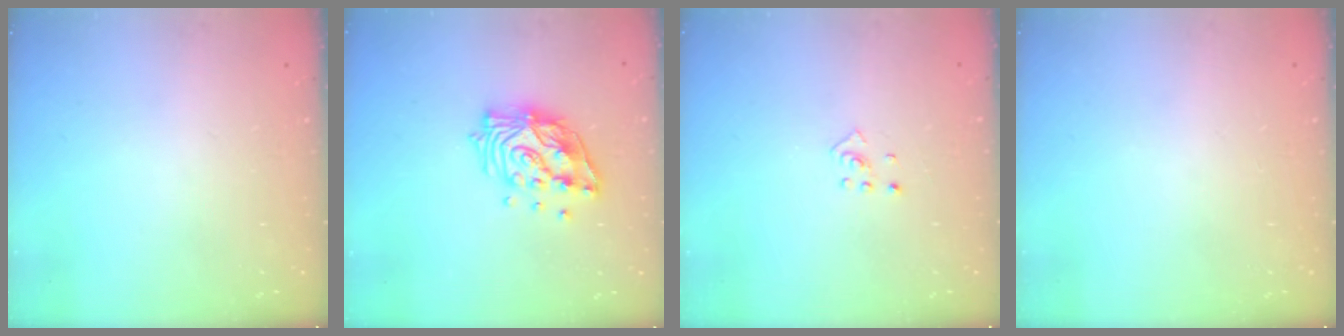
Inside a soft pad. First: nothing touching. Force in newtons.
{"total": 14.5, "press": 14.4, "slide": 1.6}
{"total": 2.0, "press": 1.9, "slide": 0.8}
{"total": 0.0}